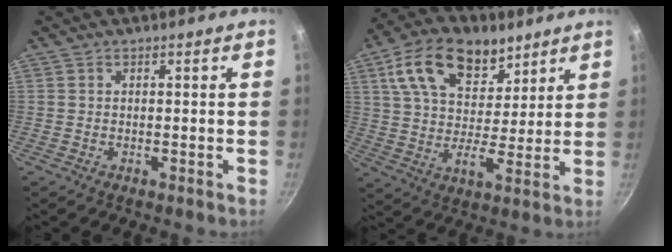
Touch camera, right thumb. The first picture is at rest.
{"total": 17.2, "force": [9.0, 10.2, 10.5], "torque": [-0.145, -0.025, 0.149]}